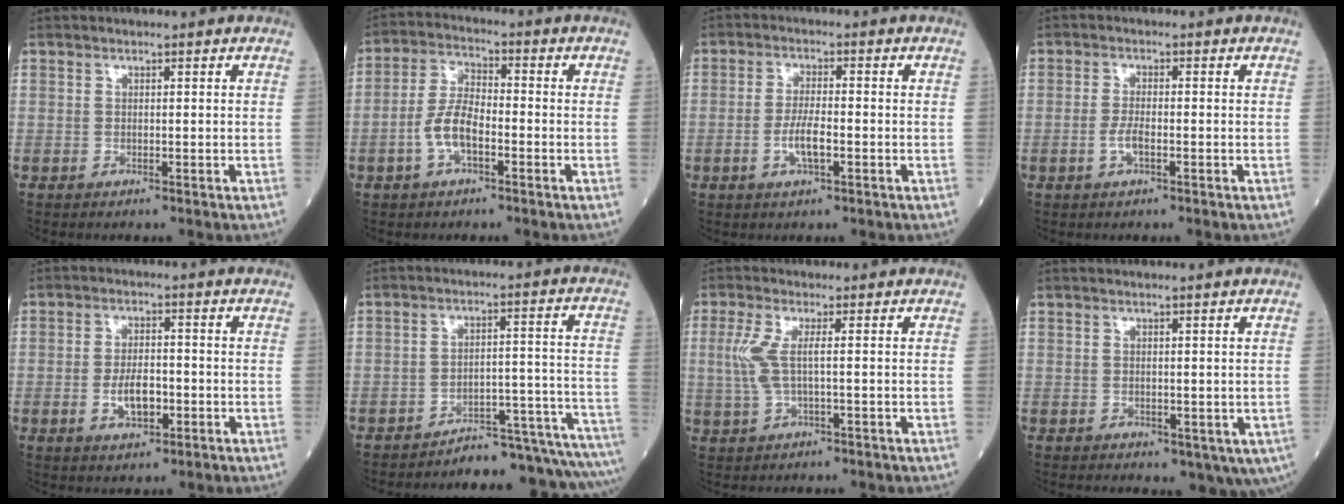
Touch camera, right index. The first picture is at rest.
{"total": 6.6, "force": [-2.2, 2.7, 5.6], "torque": [-0.121, 0.009, -0.046]}
{"total": 4.4, "force": [-1.3, 1.0, 4.1], "torque": [-0.080, 0.001, -0.023]}
{"total": 2.6, "force": [-0.9, 0.7, 2.4], "torque": [-0.053, 0.000, -0.017]}
{"total": 5.1, "force": [-1.3, 2.2, 4.3], "torque": [-0.081, 0.002, -0.020]}
{"total": 14.7, "force": [-14.5, 0.0, 2.0], "torque": [0.018, 0.048, -0.185]}
{"total": 4.2, "force": [0.4, 0.7, 4.1], "torque": [-0.106, 0.004, 0.006]}
{"total": 4.5, "force": [-0.7, 2.6, 3.6], "torque": [-0.031, -0.010, 0.001]}